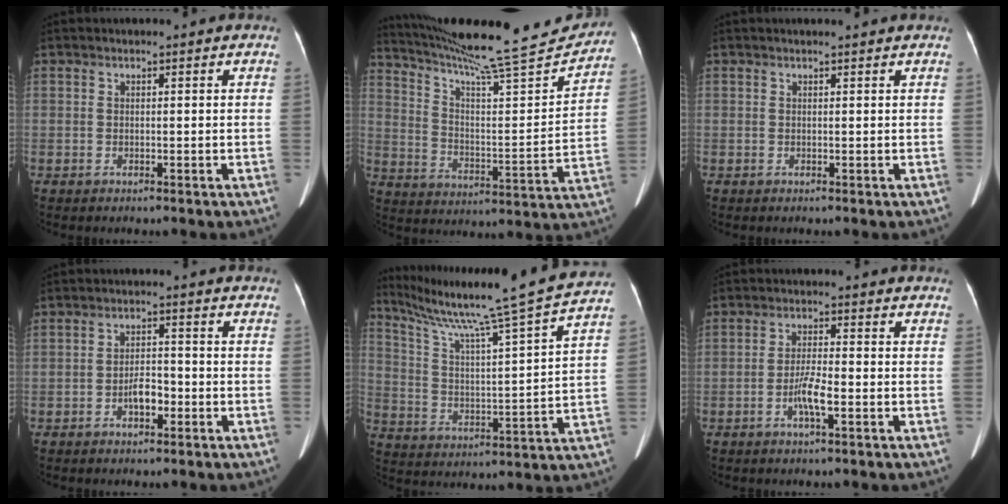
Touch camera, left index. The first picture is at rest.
{"total": 23.3, "force": [21.4, 0.8, 9.1], "torque": [-0.156, -0.046, 0.308]}
{"total": 2.0, "force": [1.9, 0.1, 0.6], "torque": [-0.010, 0.017, 0.019]}
{"total": 3.2, "force": [-1.6, 1.4, 2.4], "torque": [-0.042, 0.006, -0.029]}
{"total": 22.3, "force": [18.5, -1.7, 12.3], "torque": [-0.209, -0.014, 0.272]}
{"total": 4.0, "force": [-1.6, 0.4, 3.6], "torque": [-0.071, -0.004, -0.034]}